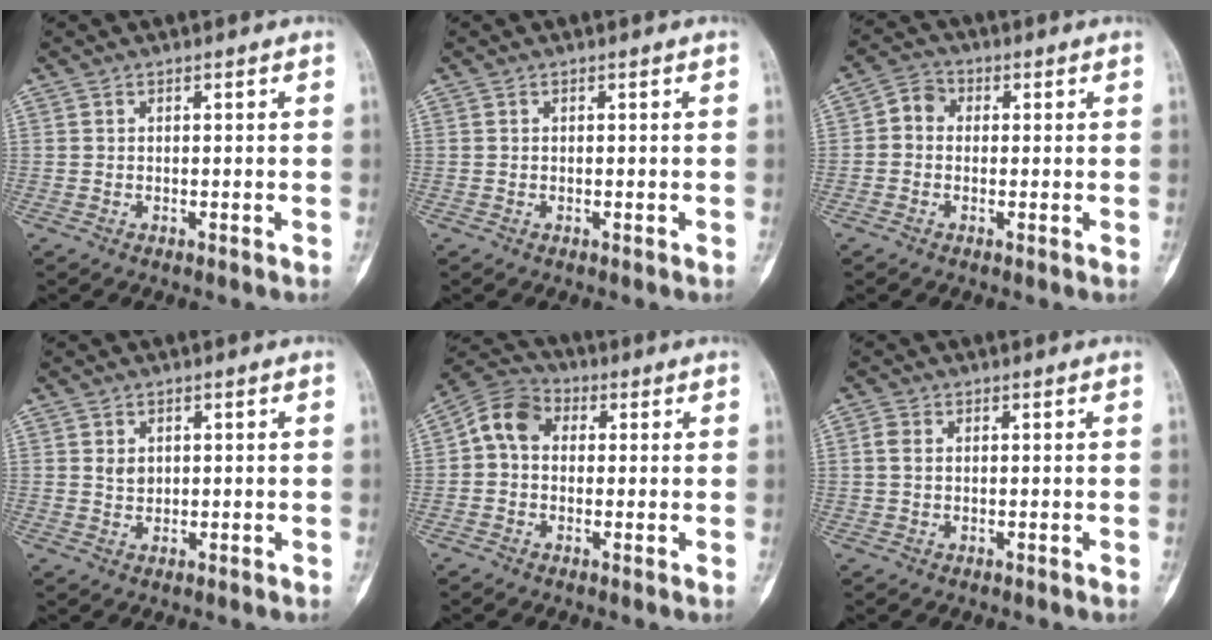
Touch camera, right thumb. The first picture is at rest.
{"total": 0.0}
{"total": 4.0, "force": [0.0, 3.4, 2.0], "torque": [-0.019, 0.010, -0.014]}
{"total": 1.9, "force": [0.6, 1.5, 1.0], "torque": [-0.012, -0.003, 0.012]}
{"total": 7.6, "force": [0.6, 5.9, 4.8], "torque": [-0.076, 0.026, -0.003]}
{"total": 2.1, "force": [0.4, 1.5, 1.5], "torque": [-0.035, 0.005, 0.009]}